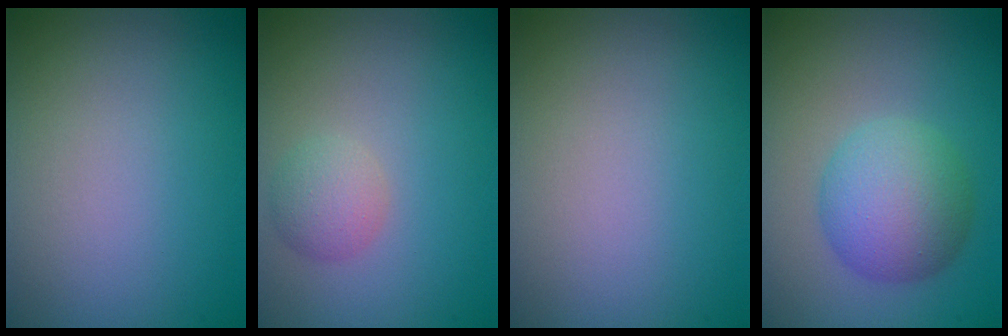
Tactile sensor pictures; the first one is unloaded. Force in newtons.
{"total": 2.1, "press": 2.1, "slide": 0.1}
{"total": 0.0}
{"total": 5.6, "press": 5.6, "slide": 0.1}